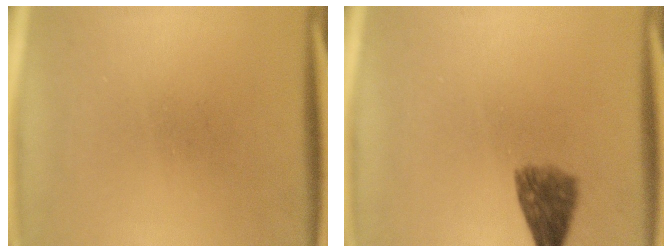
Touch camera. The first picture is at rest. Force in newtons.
{"total": 4.9}